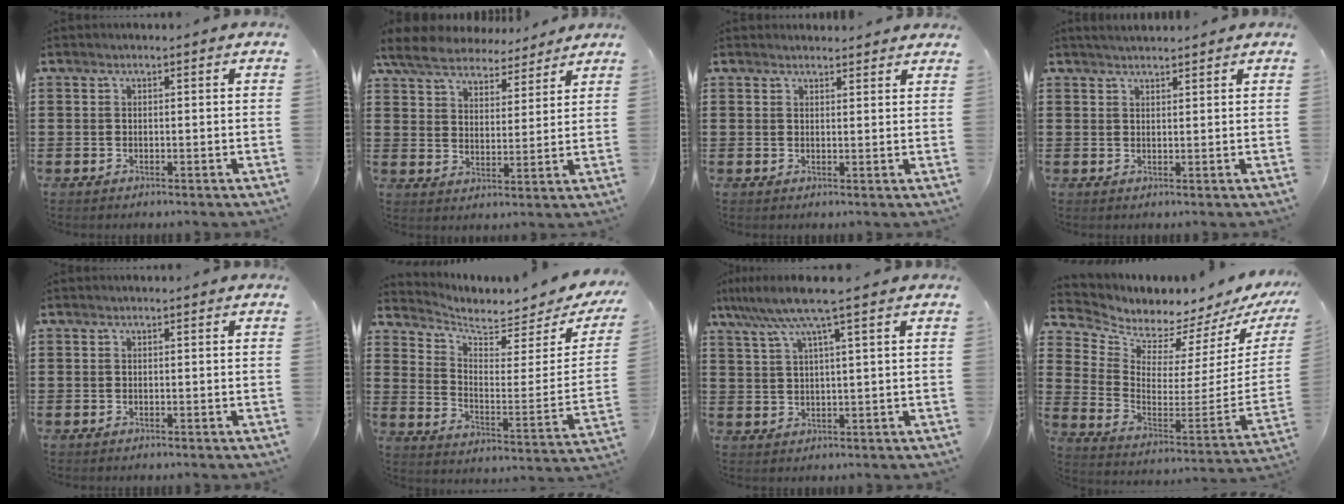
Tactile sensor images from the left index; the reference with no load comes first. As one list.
[{"total": 6.5, "force": [6.0, 1.9, 1.6], "torque": [-0.061, -0.026, 0.107]}, {"total": 1.7, "force": [1.7, 0.2, -0.1], "torque": [-0.004, 0.000, 0.035]}, {"total": 1.7, "force": [1.6, 0.2, 0.3], "torque": [-0.009, 0.004, 0.032]}, {"total": 0.0}, {"total": 4.7, "force": [4.3, 1.0, 1.5], "torque": [-0.048, -0.039, 0.069]}, {"total": 6.9, "force": [4.2, -0.2, 5.4], "torque": [-0.118, -0.008, 0.071]}, {"total": 3.5, "force": [3.5, 0.4, -0.4], "torque": [-0.025, -0.057, 0.055]}]